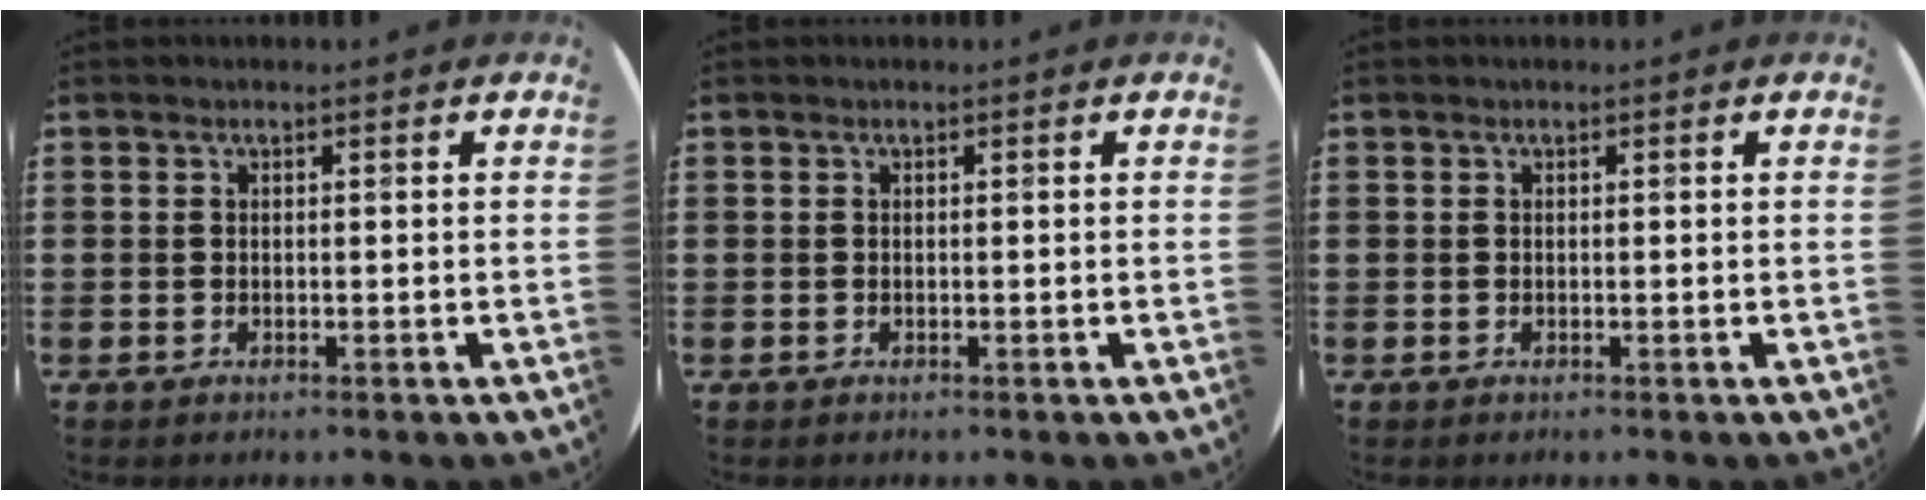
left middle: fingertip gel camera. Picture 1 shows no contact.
{"total": 0.0}
{"total": 0.0}